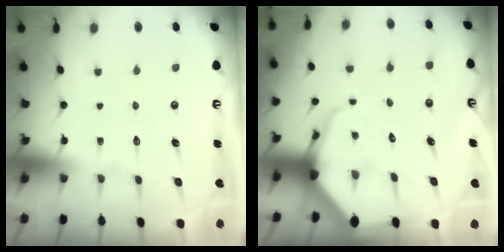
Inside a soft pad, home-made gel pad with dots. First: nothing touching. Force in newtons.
{"total": 6.7, "press": 6.7, "slide": 0.8}